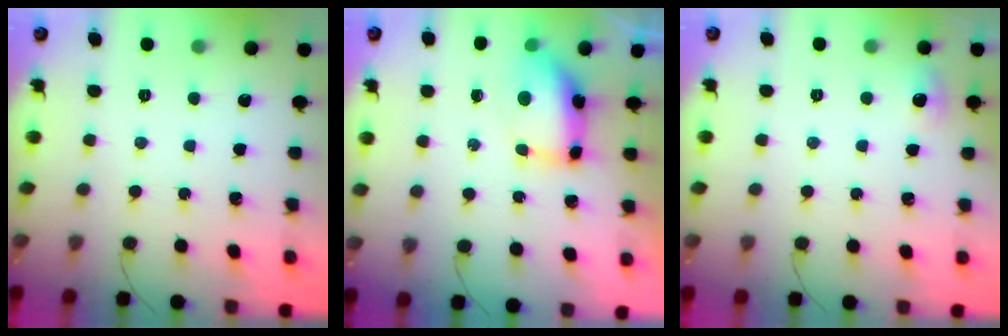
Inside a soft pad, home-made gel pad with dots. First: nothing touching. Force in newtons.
{"total": 8.3, "press": 8.2, "slide": 1.2}
{"total": 4.5, "press": 4.3, "slide": 1.3}